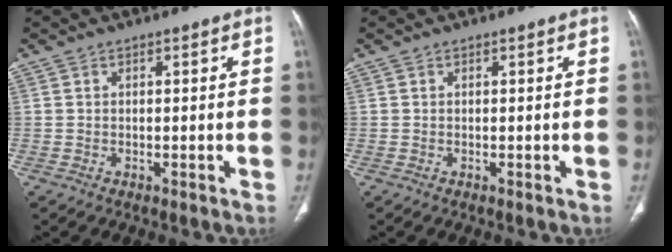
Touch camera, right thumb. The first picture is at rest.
{"total": 0.0}